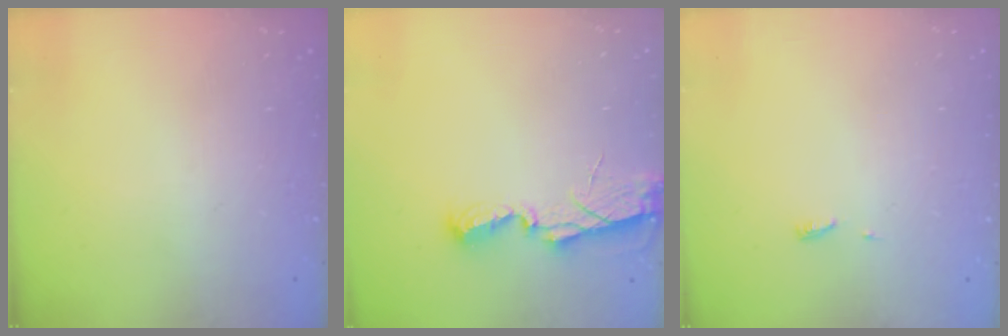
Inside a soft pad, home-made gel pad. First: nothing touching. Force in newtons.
{"total": 6.3, "press": 6.2, "slide": 0.4}
{"total": 3.9, "press": 3.9, "slide": 0.6}